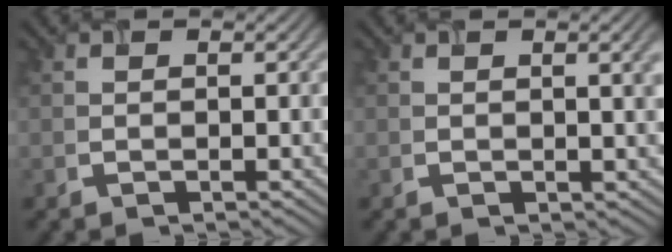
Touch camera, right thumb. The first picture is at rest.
{"total": 2.7, "force": [0.8, 0.5, 2.5], "torque": [-0.034, 0.001, 0.014]}